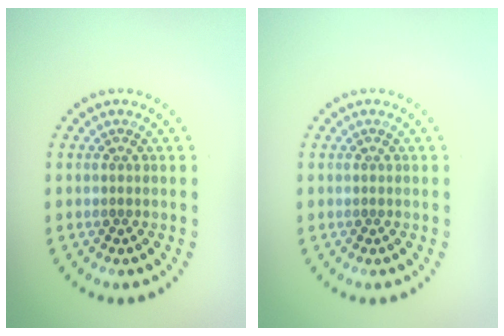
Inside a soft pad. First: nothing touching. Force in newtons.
{"total": 0.0}